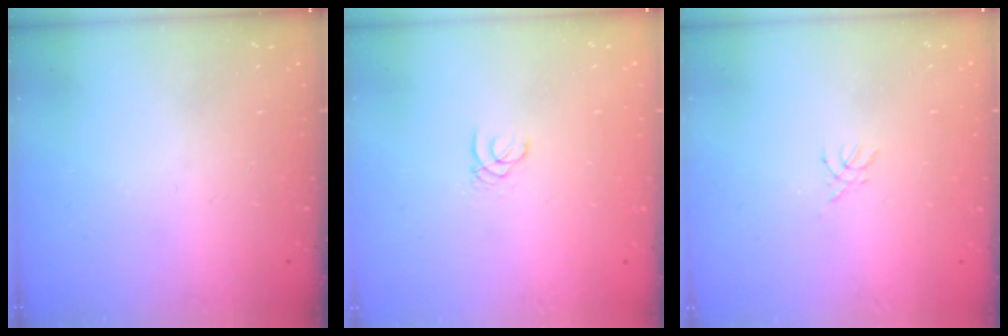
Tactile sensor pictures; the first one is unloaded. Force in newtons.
{"total": 1.0, "press": 1.0, "slide": 0.1}
{"total": 1.4, "press": 1.4, "slide": 0.3}